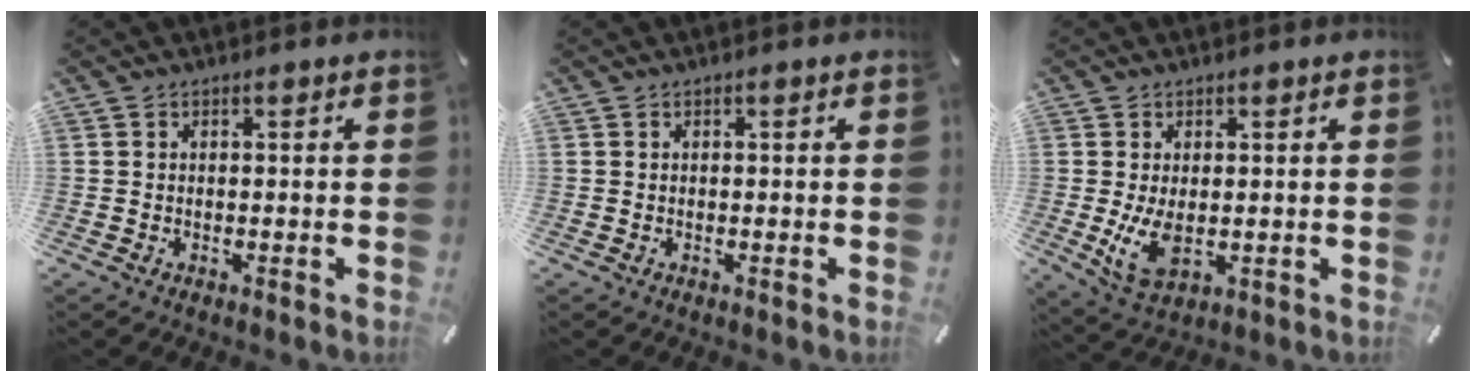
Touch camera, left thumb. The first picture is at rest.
{"total": 0.0}
{"total": 6.9, "force": [-0.2, 4.2, 5.5], "torque": [-0.113, -0.013, -0.003]}